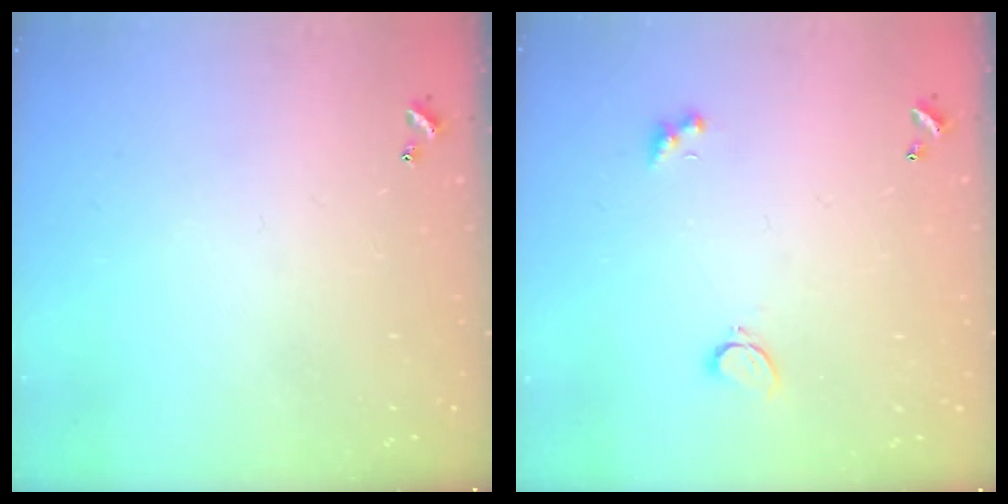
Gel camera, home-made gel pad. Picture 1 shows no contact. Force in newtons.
{"total": 1.6, "press": 1.5, "slide": 0.5}